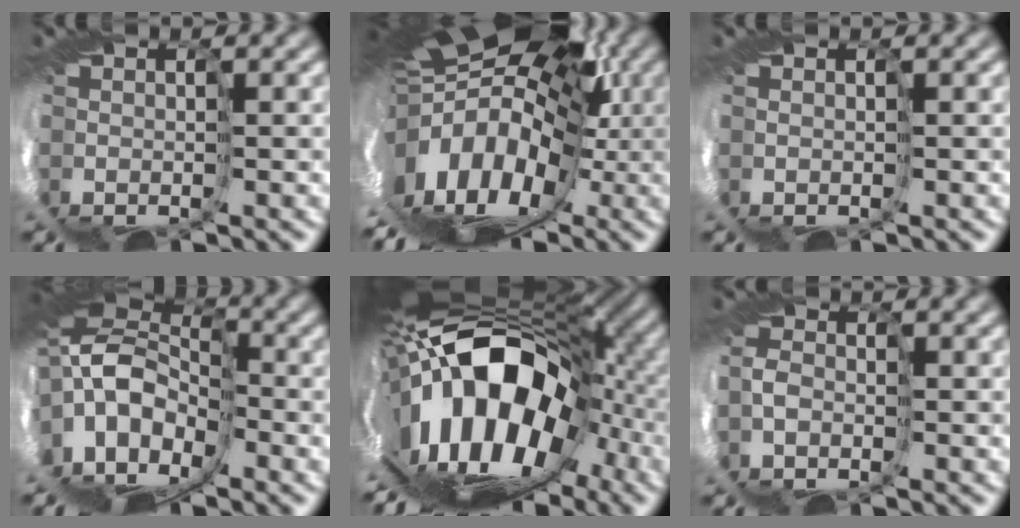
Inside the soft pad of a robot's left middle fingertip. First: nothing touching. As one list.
[{"total": 14.4, "force": [1.6, 8.6, 11.4], "torque": [-0.160, 0.034, -0.008]}, {"total": 0.0}, {"total": 8.8, "force": [2.0, 5.4, 6.6], "torque": [-0.131, 0.005, 0.038]}, {"total": 14.3, "force": [0.7, 7.1, 12.4], "torque": [-0.200, 0.016, -0.009]}, {"total": 1.8, "force": [-0.7, 1.5, 0.8], "torque": [-0.028, 0.004, -0.016]}]